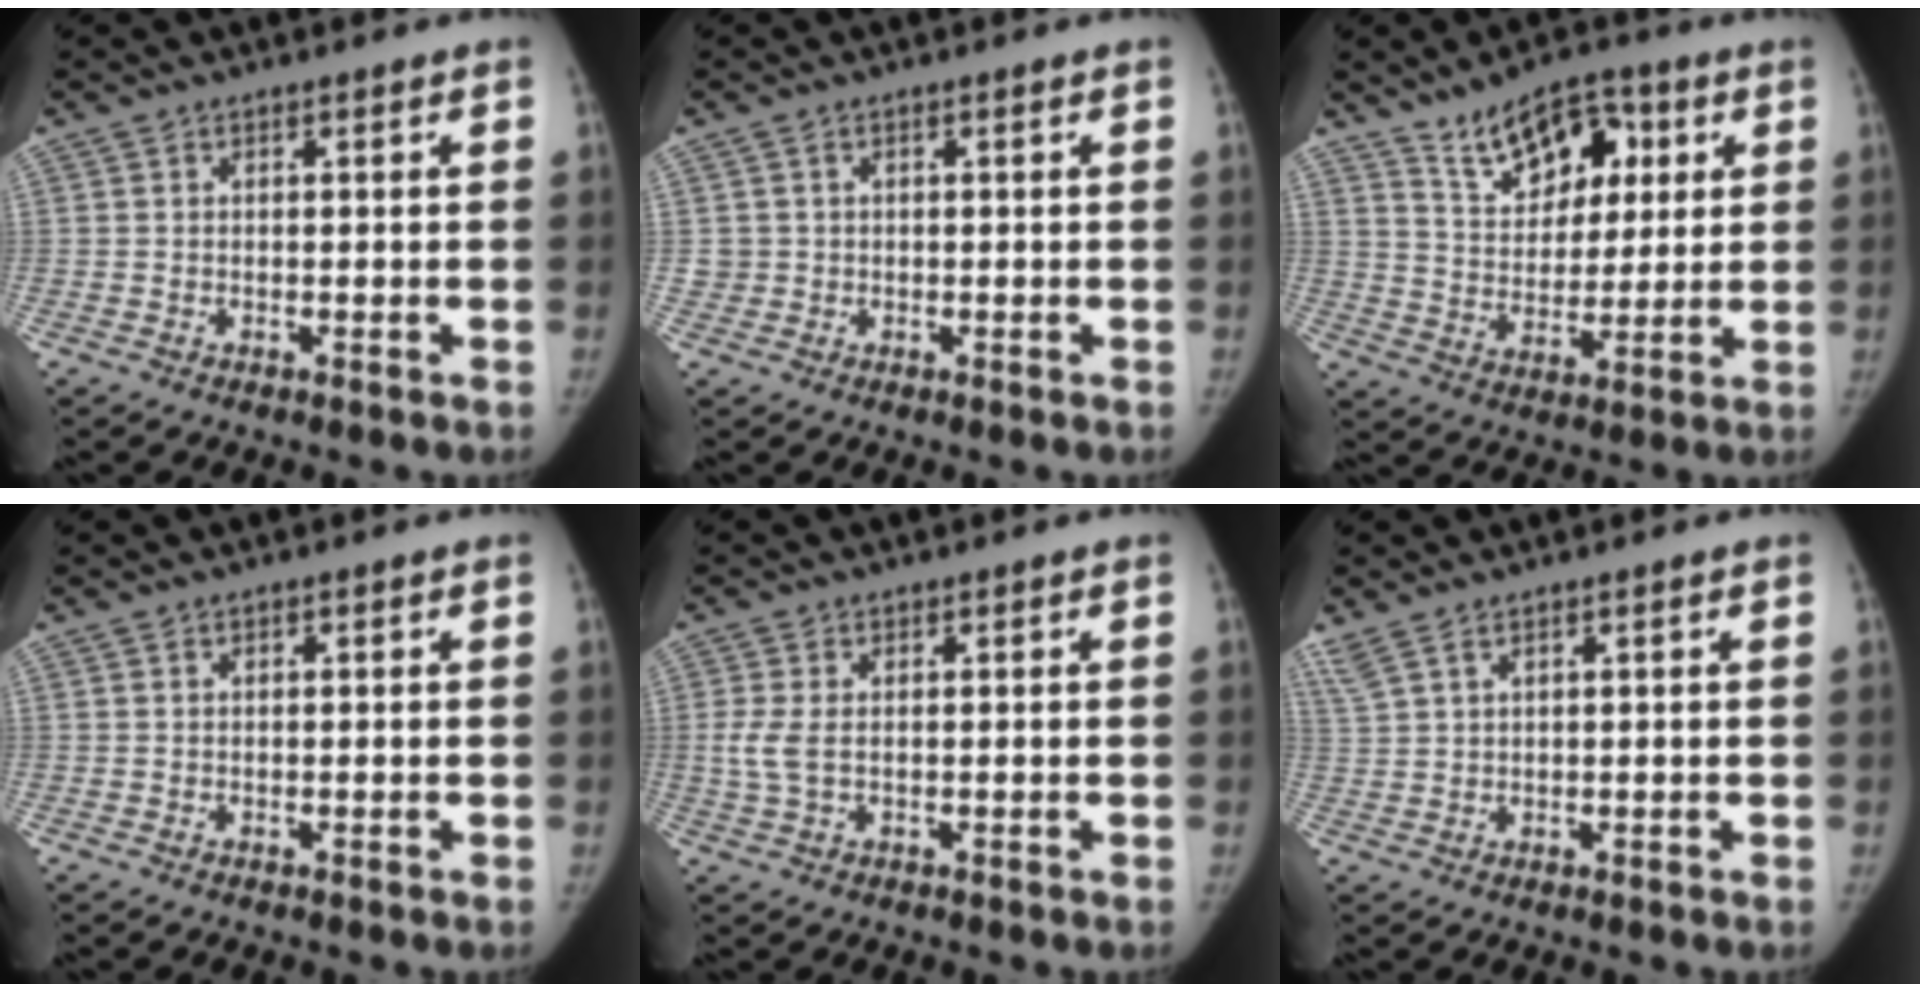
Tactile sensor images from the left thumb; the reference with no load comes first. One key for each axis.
{"total": 1.3, "fx": 0.0, "fy": 1.3, "fz": -0.2, "tx": 0.018, "ty": -0.001, "tz": -0.001}
{"total": 12.7, "fx": 6.4, "fy": 7.8, "fz": 7.8, "tx": -0.077, "ty": -0.028, "tz": 0.109}
{"total": 0.0}
{"total": 3.1, "fx": 0.1, "fy": 1.8, "fz": 2.5, "tx": -0.068, "ty": -0.005, "tz": 0.006}
{"total": 4.5, "fx": 3.3, "fy": 1.4, "fz": 2.7, "tx": -0.075, "ty": 0.011, "tz": 0.078}